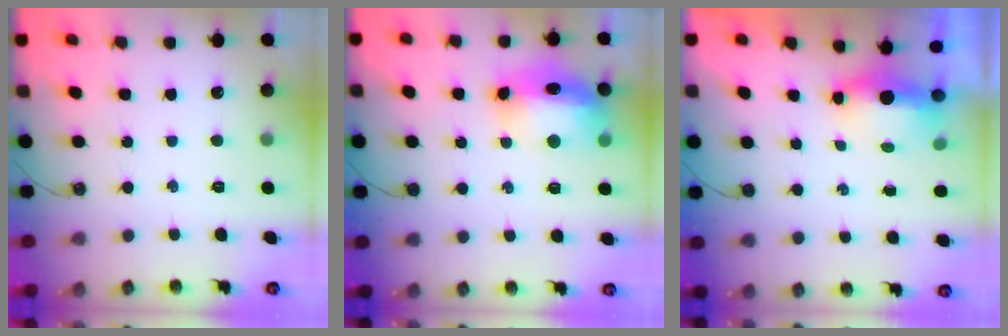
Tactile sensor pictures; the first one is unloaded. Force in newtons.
{"total": 14.4, "press": 14.3, "slide": 1.3}
{"total": 8.3, "press": 5.4, "slide": 6.3}